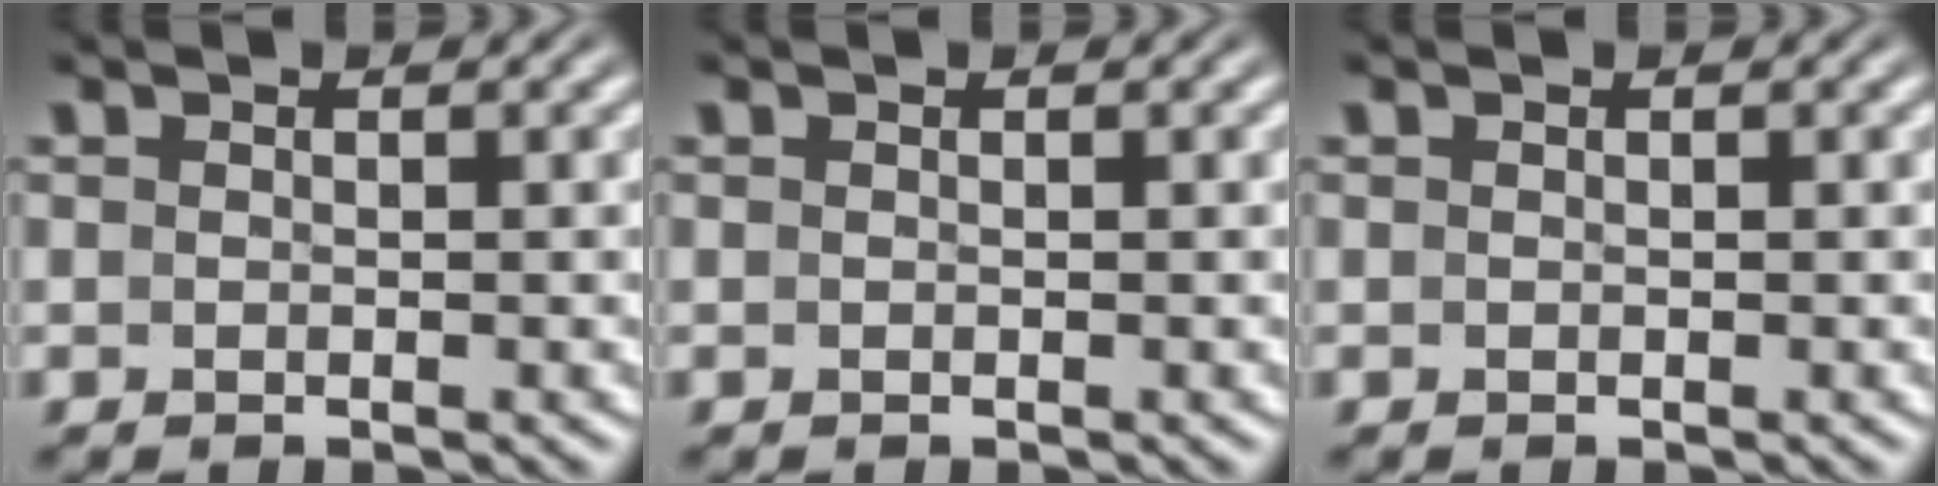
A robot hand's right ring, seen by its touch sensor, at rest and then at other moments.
{"total": 0.0}
{"total": 0.0}